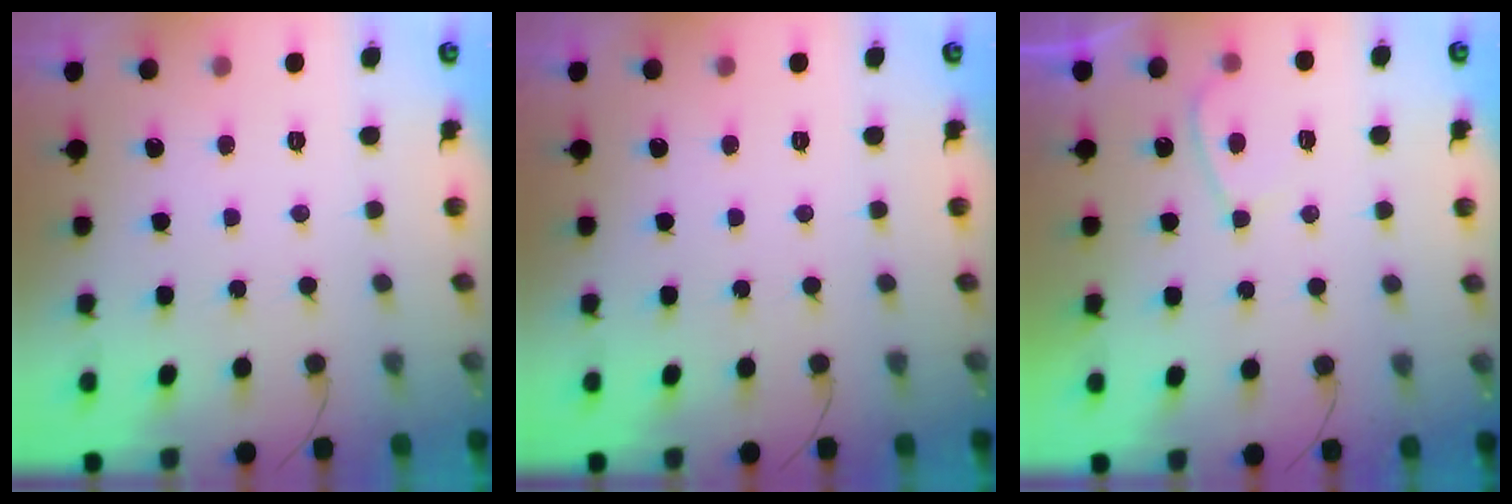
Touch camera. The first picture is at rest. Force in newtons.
{"total": 0.0}
{"total": 3.1, "press": 3.0, "slide": 0.8}